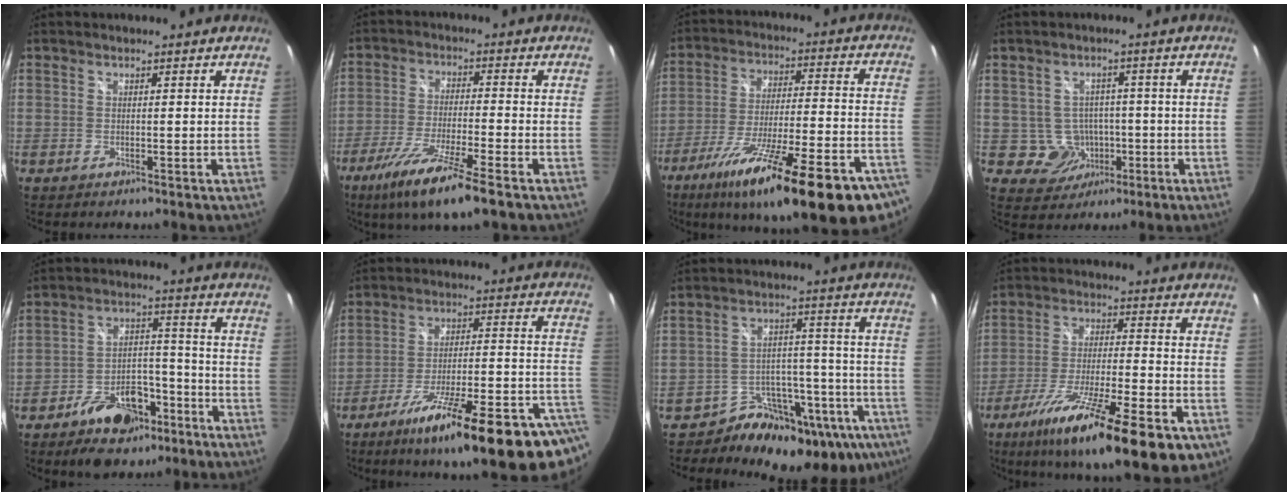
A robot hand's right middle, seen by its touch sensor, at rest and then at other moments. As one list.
[{"total": 13.4, "force": [-8.4, 1.6, 10.3], "torque": [-0.217, -0.040, -0.153]}, {"total": 30.3, "force": [-21.1, 5.9, 20.9], "torque": [-0.327, -0.071, -0.303]}, {"total": 5.9, "force": [-1.4, 5.6, 1.1], "torque": [-0.036, 0.016, -0.003]}, {"total": 12.8, "force": [-8.5, 7.0, 6.5], "torque": [-0.122, 0.026, -0.120]}, {"total": 25.4, "force": [-15.4, 3.7, 19.9], "torque": [-0.270, -0.050, -0.223]}, {"total": 19.2, "force": [-12.9, 10.8, 9.1], "torque": [-0.136, 0.021, -0.168]}, {"total": 21.4, "force": [-12.6, 4.2, 16.8], "torque": [-0.291, -0.055, -0.206]}]